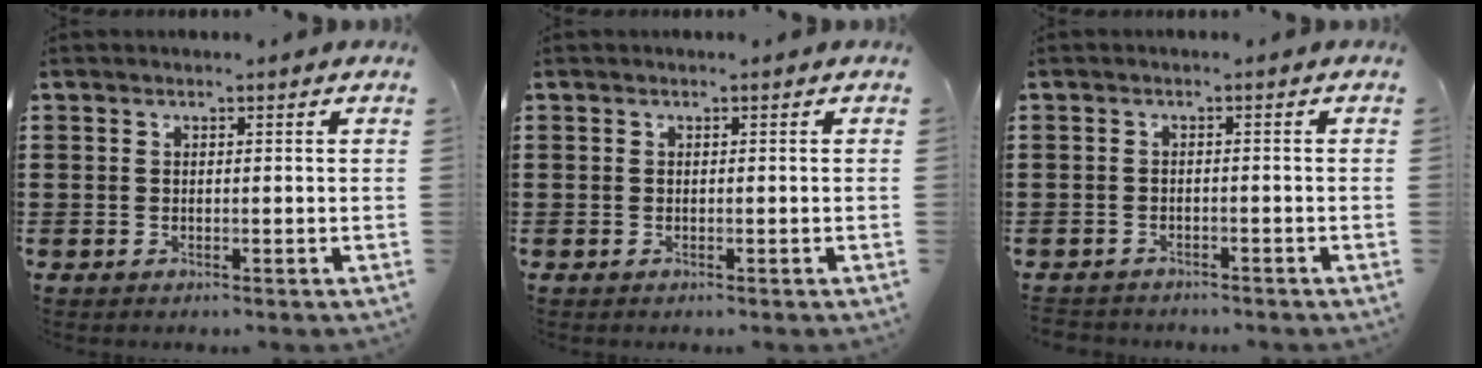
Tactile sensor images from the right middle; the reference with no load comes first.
{"total": 0.0}
{"total": 1.4, "force": [-1.4, 0.2, -0.2], "torque": [-0.002, 0.001, -0.032]}